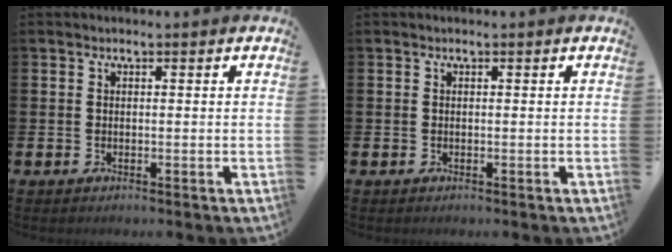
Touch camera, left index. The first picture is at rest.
{"total": 0.0}